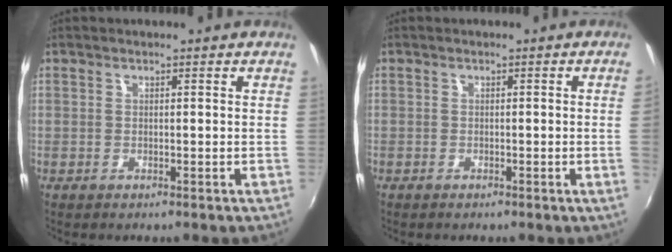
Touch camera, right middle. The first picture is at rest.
{"total": 1.4, "force": [-0.1, -0.9, 1.1], "torque": [-0.009, -0.011, 0.001]}